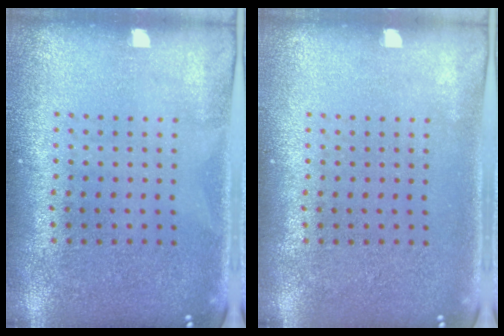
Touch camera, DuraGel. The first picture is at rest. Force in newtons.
{"total": 0.0}